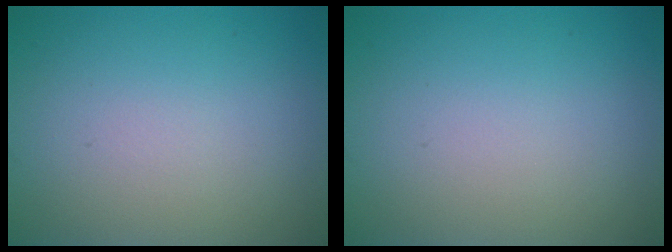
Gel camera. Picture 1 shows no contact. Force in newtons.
{"total": 0.0}